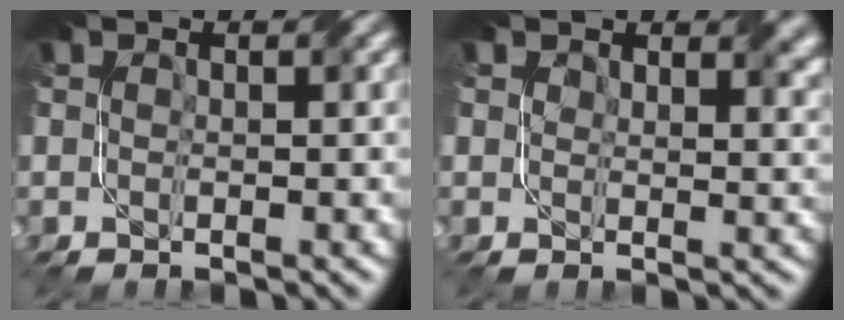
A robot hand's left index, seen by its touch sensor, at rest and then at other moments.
{"total": 3.2, "force": [2.5, 1.6, 1.3], "torque": [-0.023, -0.003, 0.039]}